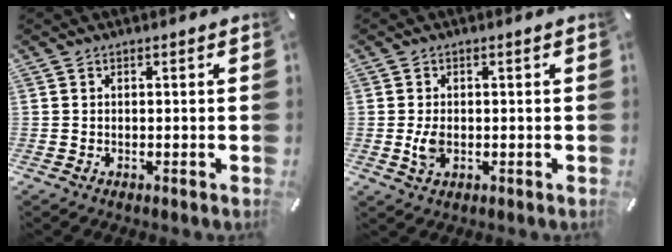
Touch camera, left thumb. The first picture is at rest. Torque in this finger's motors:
{"motor_torque": [0.09, 0.15, -0.08, 0.03, 0.03]}